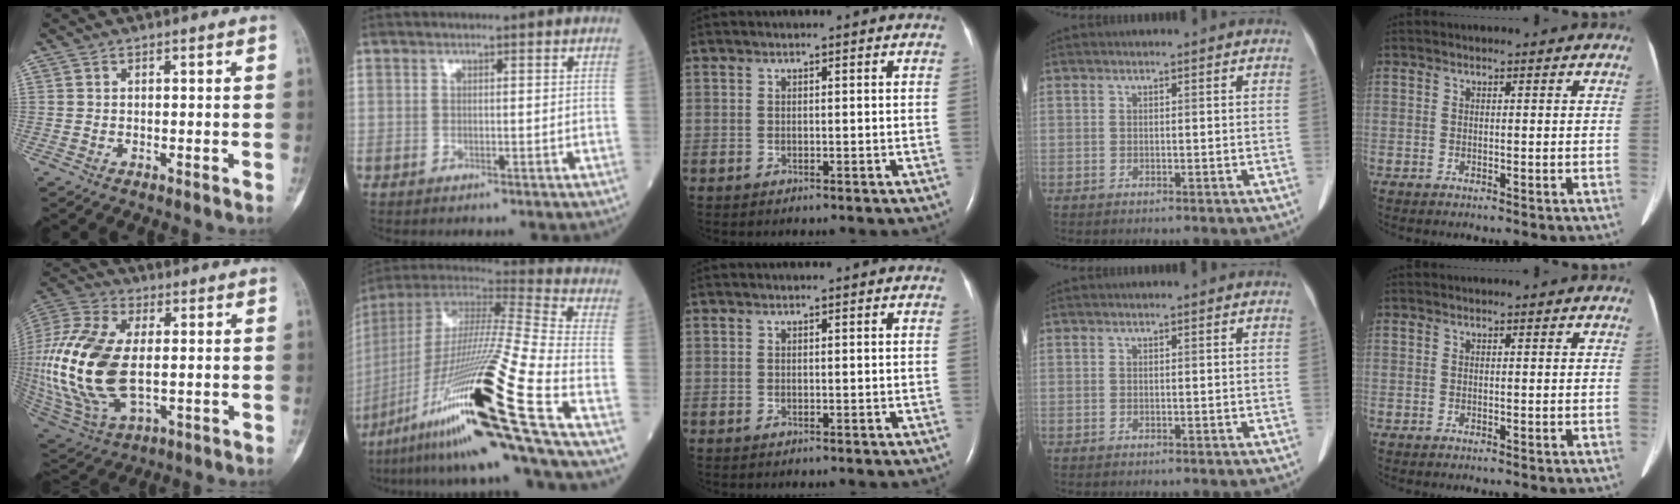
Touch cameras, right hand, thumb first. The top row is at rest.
{"thumb": {"total": 23.4, "force": [-0.4, 12.8, 19.6], "torque": [-0.443, -0.011, 0.002]}, "index": {"total": 31.0, "force": [-14.8, -0.6, 27.2], "torque": [-0.505, -0.050, -0.271]}}